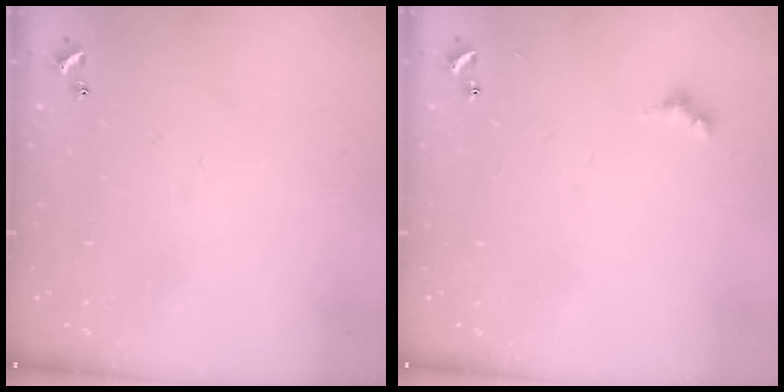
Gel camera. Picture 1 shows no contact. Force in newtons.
{"total": 2.6, "press": 2.6, "slide": 0.5}